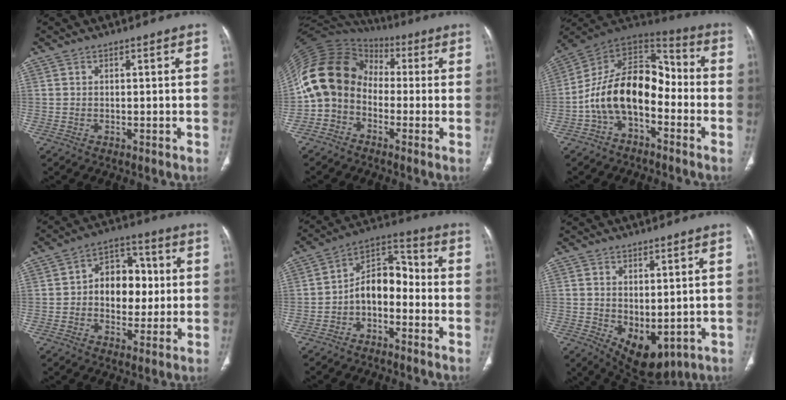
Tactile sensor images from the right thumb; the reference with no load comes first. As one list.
[{"total": 13.7, "force": [-2.1, 11.3, 7.6], "torque": [-0.131, 0.056, -0.058]}, {"total": 16.2, "force": [-4.3, 9.8, 12.1], "torque": [-0.188, 0.078, -0.086]}, {"total": 11.5, "force": [0.5, 8.4, 7.9], "torque": [-0.069, 0.023, 0.003]}, {"total": 9.8, "force": [-3.0, 6.3, 6.8], "torque": [-0.089, 0.058, -0.064]}, {"total": 8.7, "force": [-1.2, 5.0, 7.1], "torque": [-0.089, -0.010, 0.010]}]